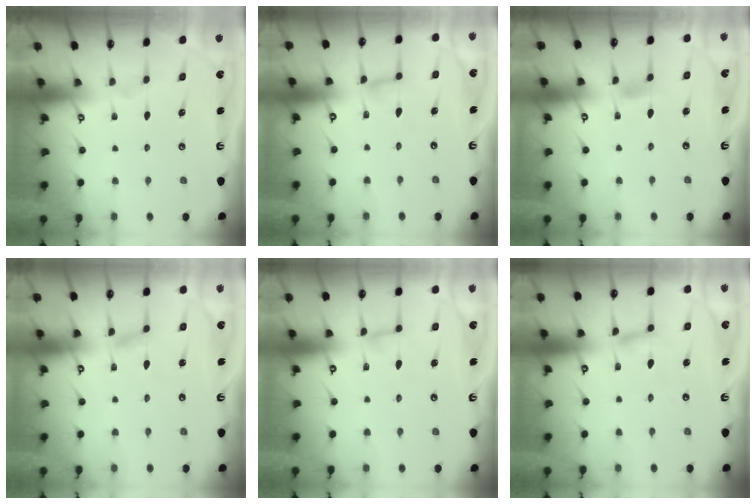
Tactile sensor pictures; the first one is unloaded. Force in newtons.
{"total": 4.3, "press": 4.3, "slide": 0.4}
{"total": 3.6, "press": 3.6, "slide": 0.4}
{"total": 3.3, "press": 3.2, "slide": 0.4}
{"total": 3.1, "press": 3.1, "slide": 0.3}
{"total": 3.1, "press": 3.1, "slide": 0.2}